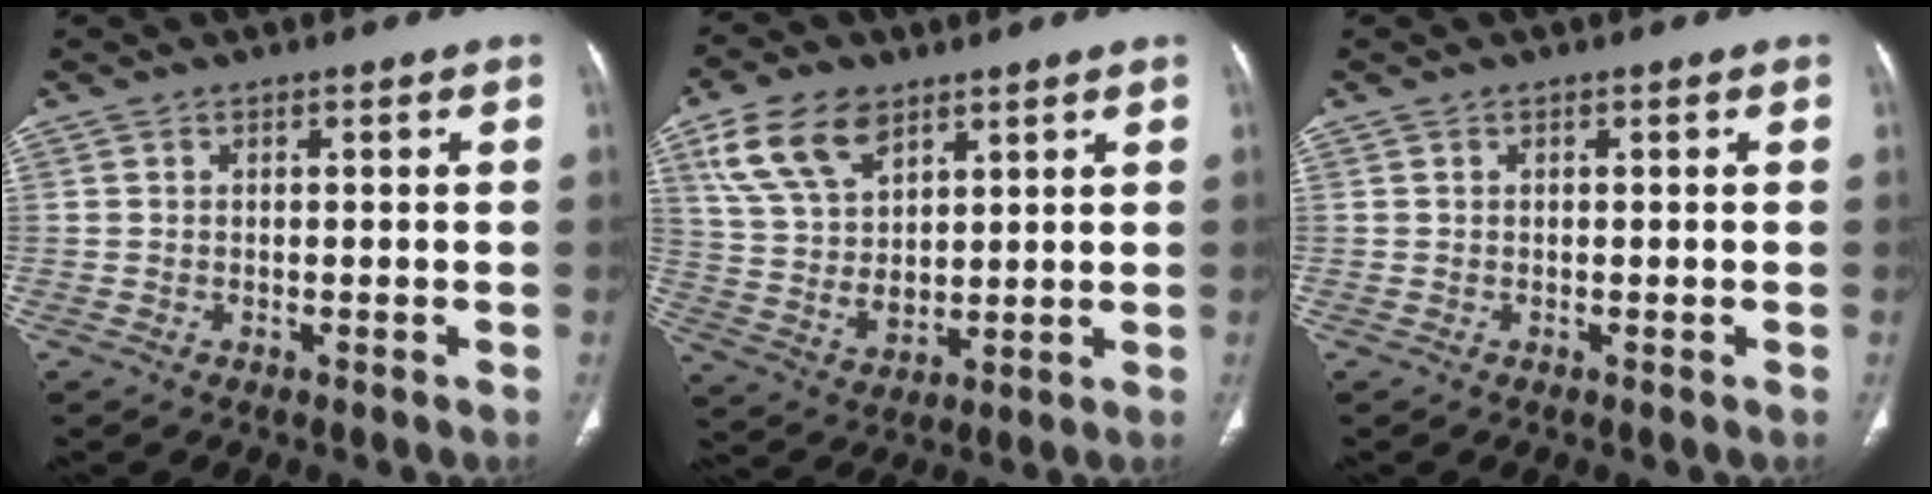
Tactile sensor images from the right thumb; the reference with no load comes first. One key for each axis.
{"total": 13.4, "fx": 7.1, "fy": 8.1, "fz": 8.1, "tx": -0.133, "ty": -0.025, "tz": 0.146}
{"total": 0.0}